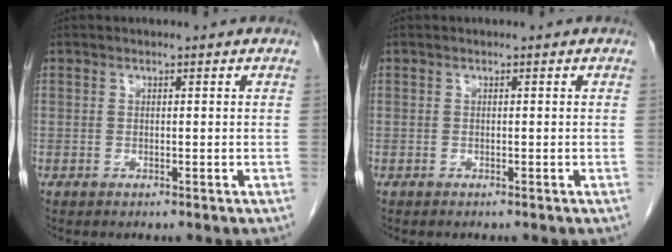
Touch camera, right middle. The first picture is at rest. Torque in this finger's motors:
{"motor_torque": [-0.18, 0.30, 0.05, 0.01]}